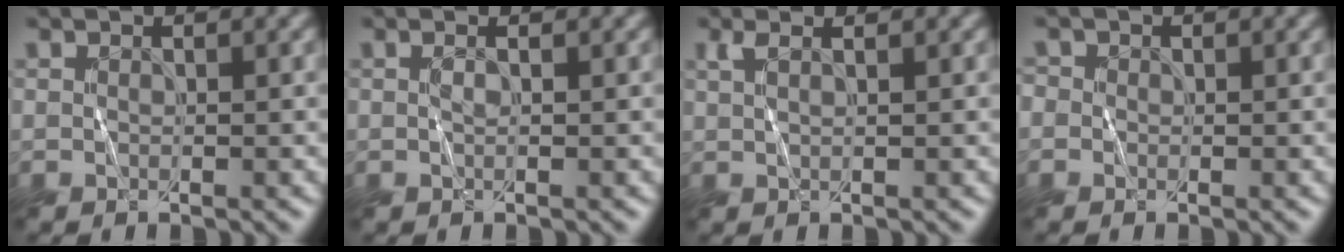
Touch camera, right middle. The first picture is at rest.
{"total": 0.7, "force": [0.0, -0.1, 0.7], "torque": [-0.018, 0.002, 0.001]}
{"total": 1.4, "force": [0.9, 0.1, 1.1], "torque": [-0.026, 0.003, 0.018]}
{"total": 1.0, "force": [0.0, 0.9, 0.1], "torque": [0.003, 0.005, -0.012]}